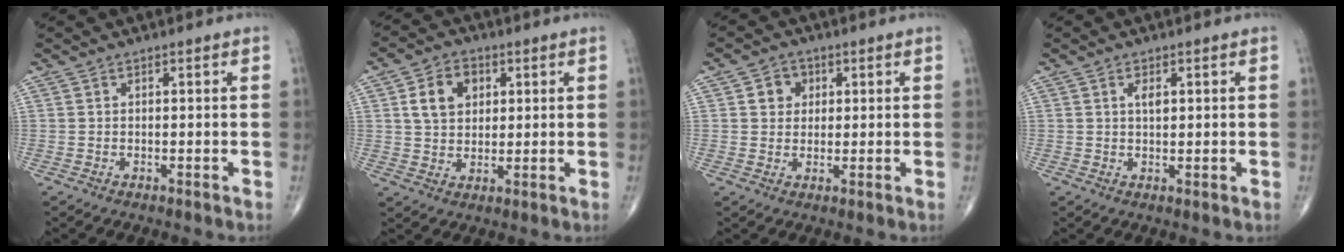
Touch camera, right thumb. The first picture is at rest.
{"total": 8.1, "force": [2.5, 6.0, 4.8], "torque": [-0.061, -0.002, 0.042]}
{"total": 4.2, "force": [1.2, 3.7, 1.7], "torque": [-0.003, 0.000, 0.016]}
{"total": 2.4, "force": [0.8, 1.1, 1.9], "torque": [-0.030, -0.004, 0.013]}